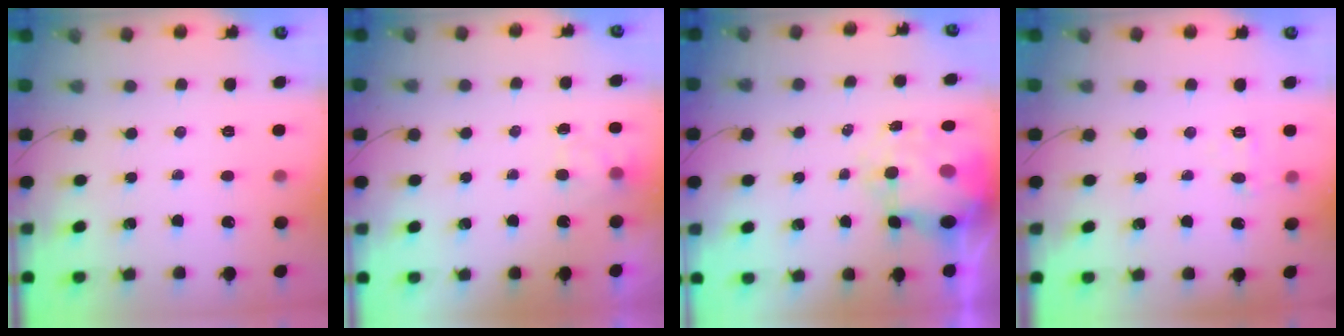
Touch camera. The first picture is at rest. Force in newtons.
{"total": 2.4, "press": 2.0, "slide": 1.4}
{"total": 8.7, "press": 8.5, "slide": 2.0}
{"total": 5.0, "press": 4.8, "slide": 1.5}